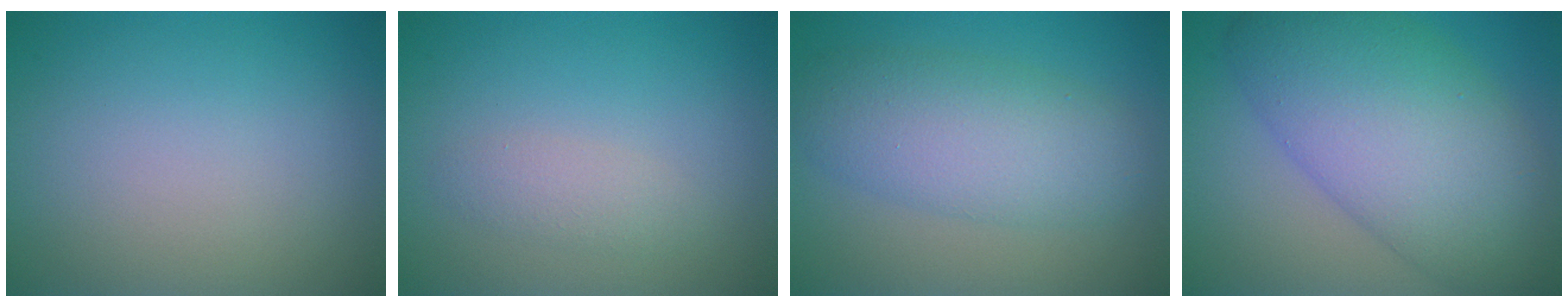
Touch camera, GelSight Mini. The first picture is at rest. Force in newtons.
{"total": 1.5, "press": 1.5, "slide": 0.1}
{"total": 6.0, "press": 6.0, "slide": 0.2}
{"total": 11.1, "press": 11.1, "slide": 0.3}